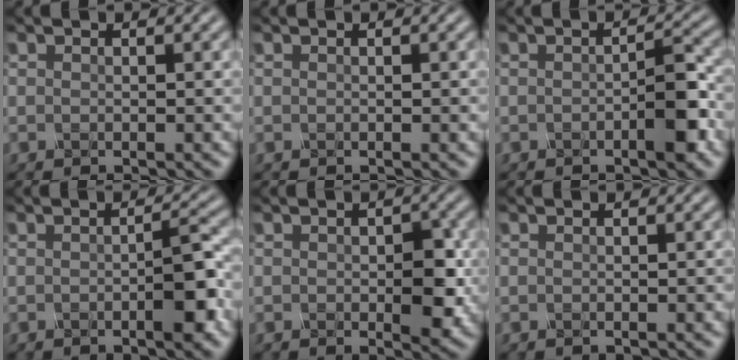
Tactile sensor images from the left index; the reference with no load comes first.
{"total": 0.0}
{"total": 2.8, "force": [-1.3, 0.2, 2.4], "torque": [-0.053, 0.002, -0.017]}
{"total": 3.0, "force": [-1.3, 0.1, 2.7], "torque": [-0.055, 0.001, -0.015]}
{"total": 3.2, "force": [-0.6, 1.4, 2.8], "torque": [-0.056, -0.004, 0.002]}
{"total": 0.6, "force": [-0.1, 0.3, 0.5], "torque": [-0.002, 0.005, -0.006]}